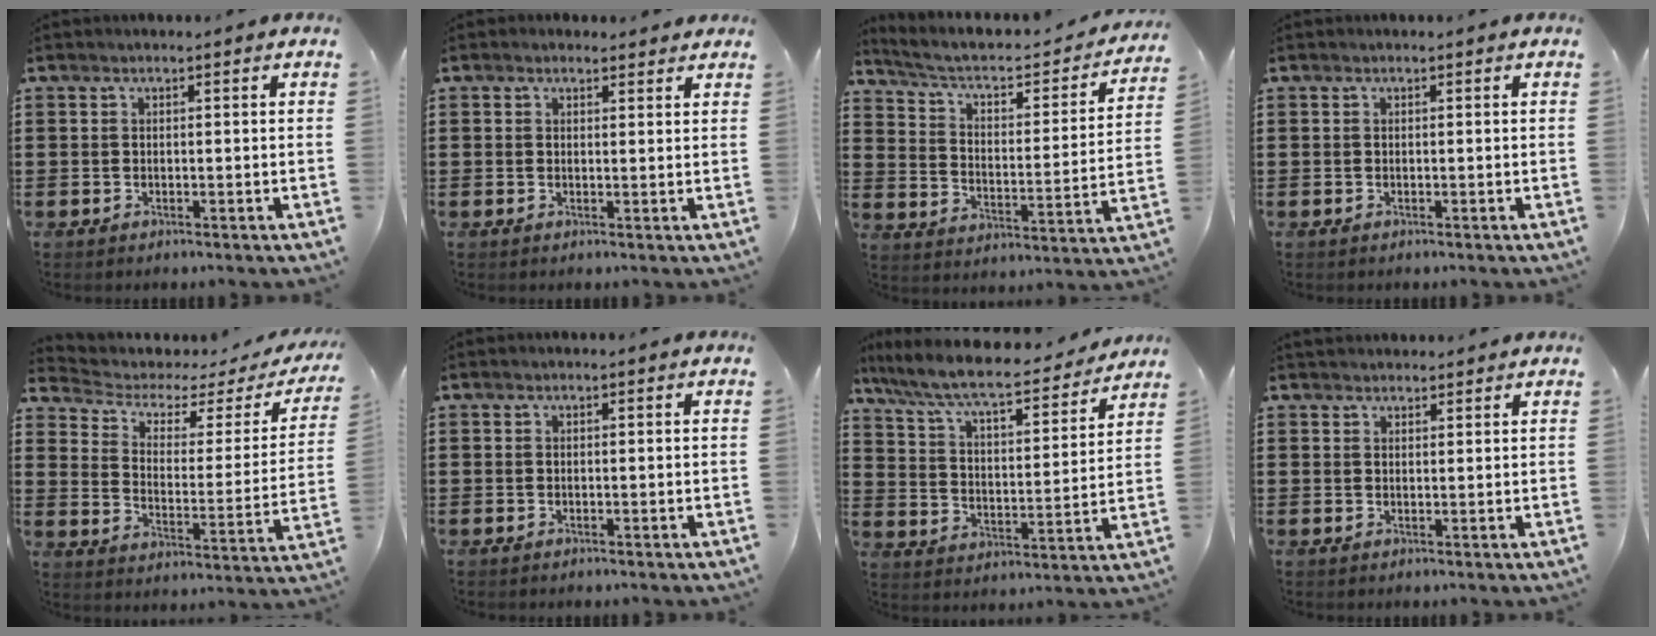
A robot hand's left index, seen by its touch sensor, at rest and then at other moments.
{"total": 1.3, "force": [1.2, 0.6, 0.1], "torque": [-0.007, 0.003, 0.023]}
{"total": 4.5, "force": [3.5, 1.4, 2.5], "torque": [-0.068, -0.029, 0.049]}
{"total": 0.0}
{"total": 3.3, "force": [2.1, 1.5, 1.9], "torque": [-0.056, -0.017, 0.027]}
{"total": 0.0}
{"total": 8.7, "force": [7.5, 1.0, 4.2], "torque": [-0.111, -0.045, 0.125]}
{"total": 1.7, "force": [1.5, 0.8, -0.3], "torque": [0.002, 0.004, 0.030]}